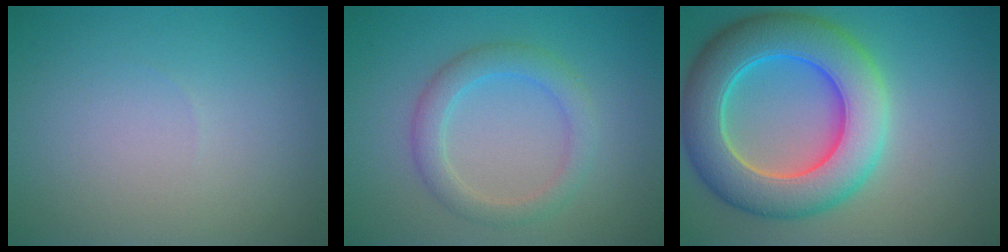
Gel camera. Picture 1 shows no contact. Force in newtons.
{"total": 3.0, "press": 3.0, "slide": 0.3}
{"total": 10.1, "press": 10.1, "slide": 0.3}